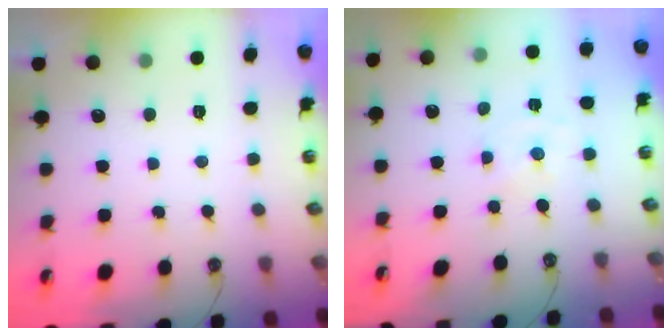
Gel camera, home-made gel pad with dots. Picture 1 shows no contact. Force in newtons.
{"total": 0.0}